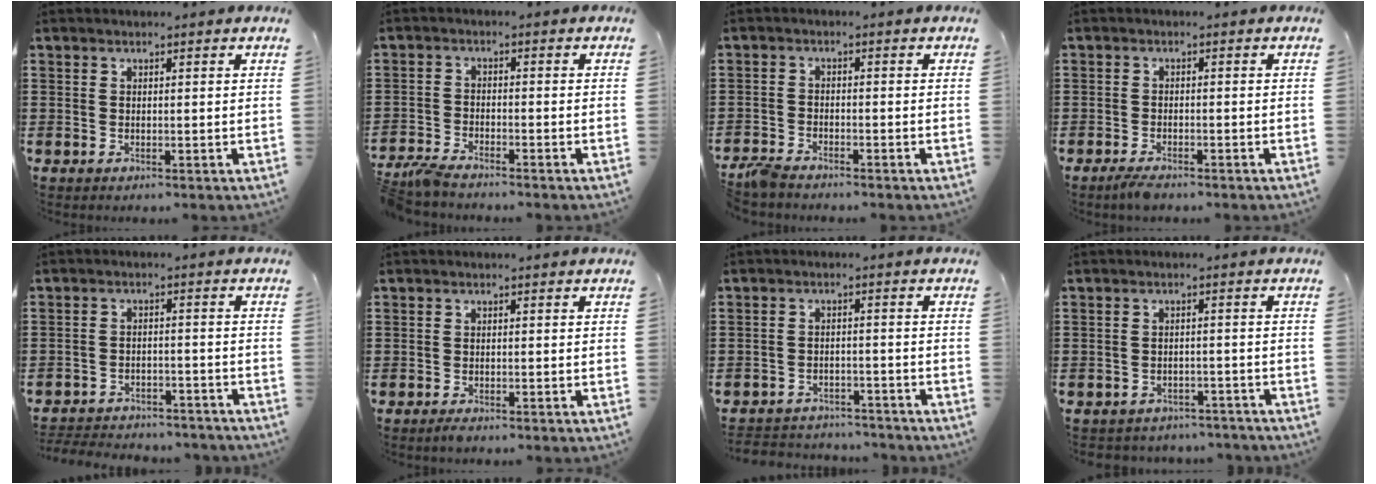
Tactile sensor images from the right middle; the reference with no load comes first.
{"total": 3.2, "force": [-3.0, 0.2, 0.8], "torque": [-0.030, 0.001, -0.068]}
{"total": 2.6, "force": [-2.5, 0.4, 0.6], "torque": [-0.028, -0.001, -0.058]}
{"total": 1.8, "force": [-1.6, 0.4, 0.7], "torque": [-0.021, -0.001, -0.033]}
{"total": 3.8, "force": [-3.8, 0.4, 0.0], "torque": [-0.005, 0.003, -0.081]}
{"total": 0.8, "force": [-0.7, 0.3, 0.3], "torque": [-0.006, -0.003, -0.014]}
{"total": 3.5, "force": [-3.4, 0.6, -0.3], "torque": [-0.002, 0.001, -0.075]}
{"total": 2.6, "force": [-2.6, 0.4, -0.3], "torque": [-0.004, -0.002, -0.056]}